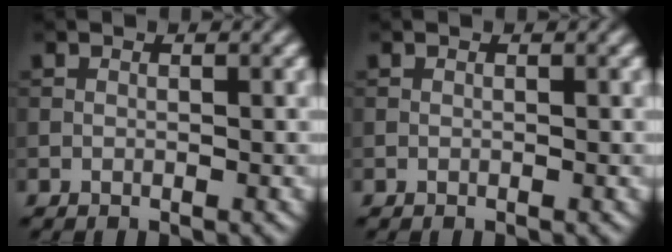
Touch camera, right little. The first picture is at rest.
{"total": 0.0}